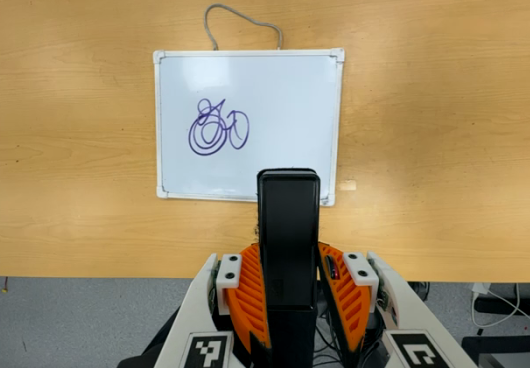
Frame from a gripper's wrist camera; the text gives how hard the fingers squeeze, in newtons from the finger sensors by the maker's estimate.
{"total": 4.0, "left": 2.7, "right": 5.3}